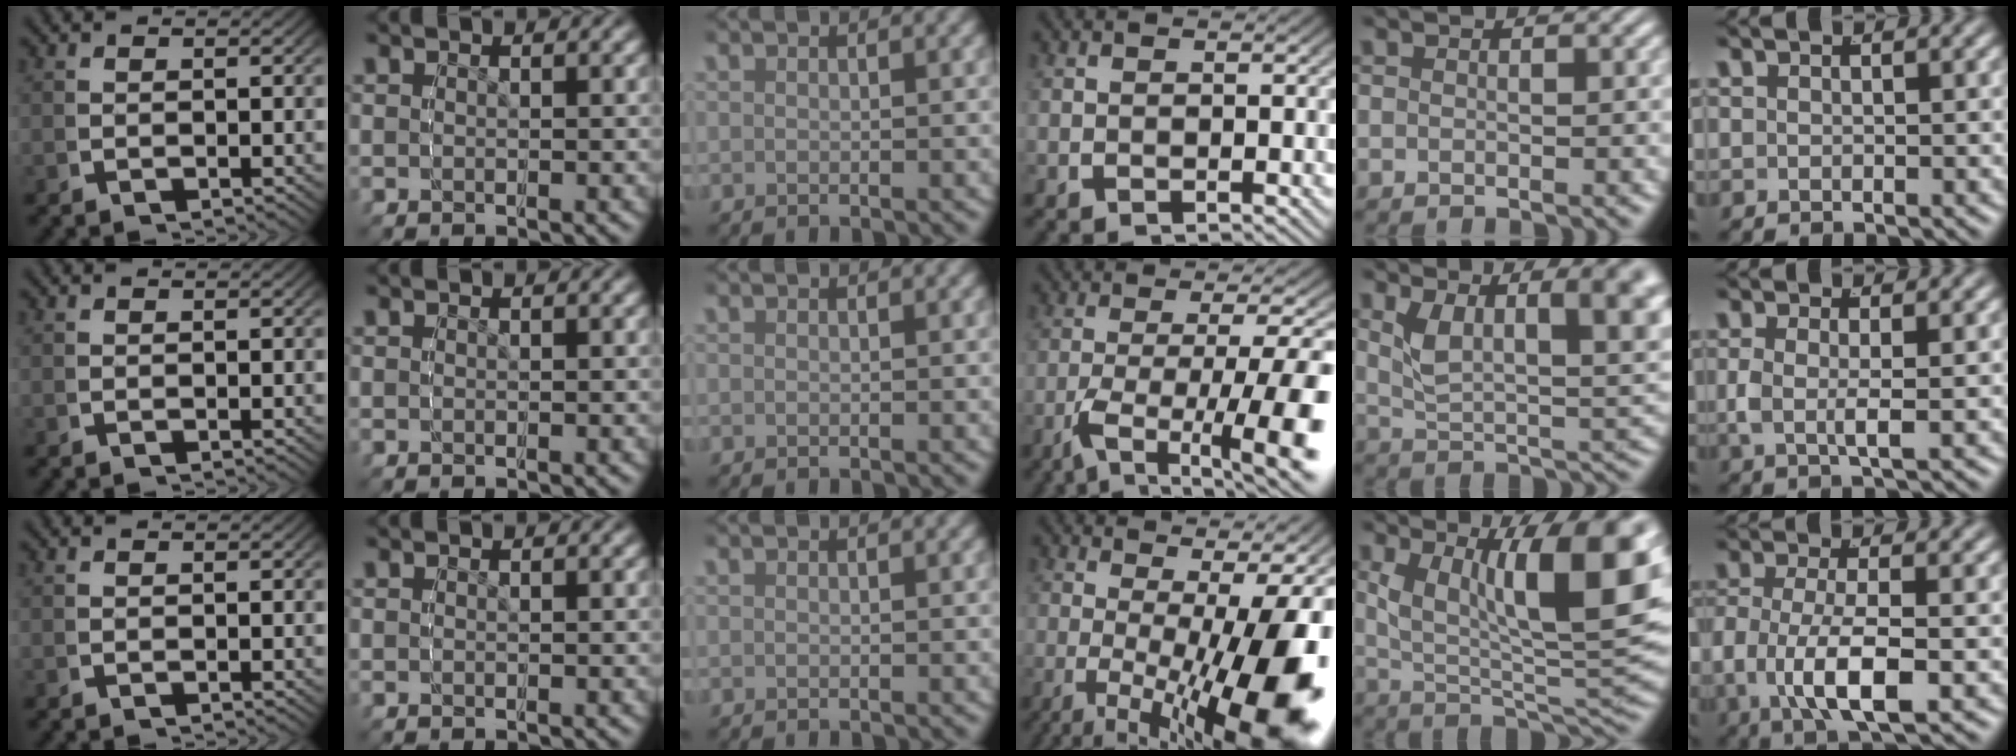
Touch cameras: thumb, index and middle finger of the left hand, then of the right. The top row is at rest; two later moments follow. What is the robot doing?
{"motion": "grasp_and_lifting", "object": "button"}